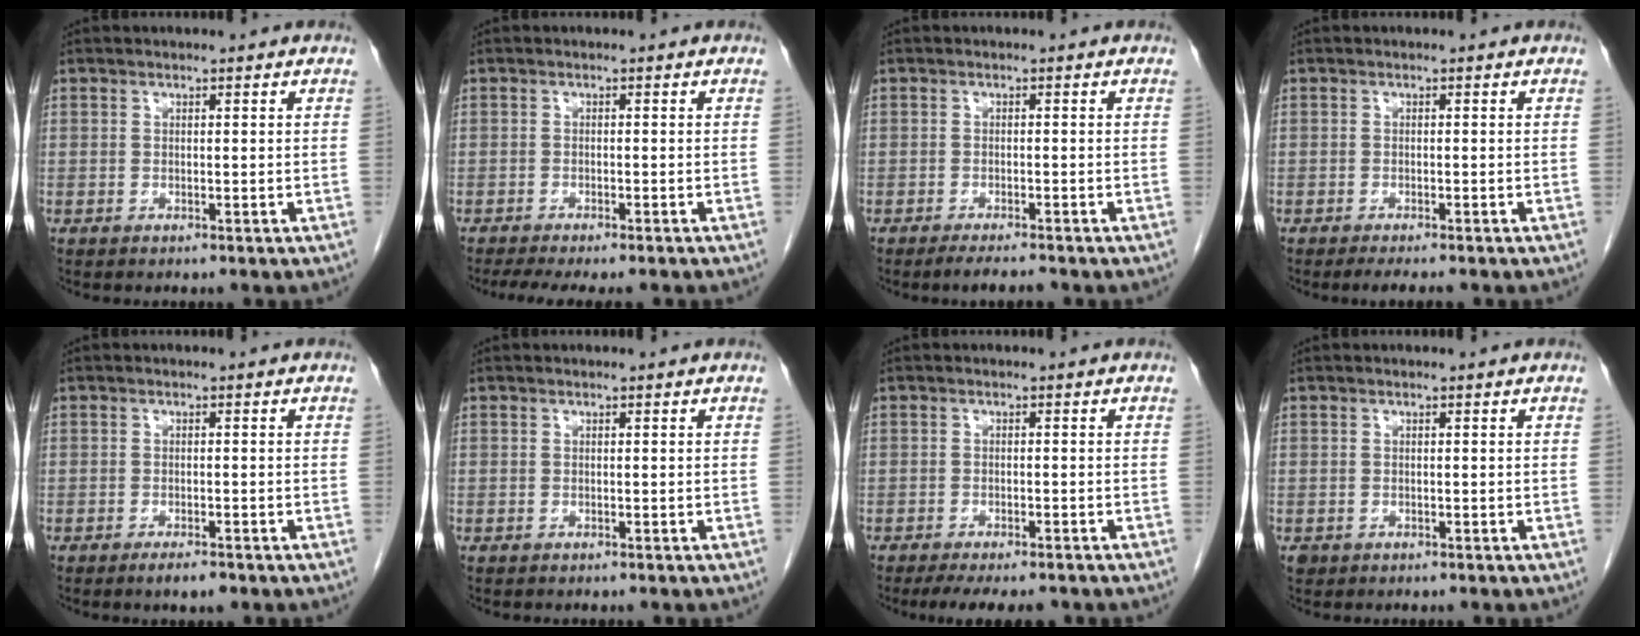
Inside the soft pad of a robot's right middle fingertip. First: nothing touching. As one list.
[{"total": 7.9, "force": [-6.6, 1.5, 4.2], "torque": [-0.057, -0.007, -0.096]}, {"total": 2.9, "force": [-2.5, 0.2, 1.5], "torque": [-0.023, -0.006, -0.039]}, {"total": 3.2, "force": [-2.7, 0.5, 1.7], "torque": [-0.021, -0.006, -0.035]}, {"total": 2.3, "force": [-1.6, 0.5, 1.6], "torque": [-0.026, -0.002, -0.023]}, {"total": 0.0}, {"total": 8.1, "force": [-6.8, 2.1, 4.0], "torque": [-0.050, -0.008, -0.095]}, {"total": 0.7, "force": [-0.3, 0.6, 0.1], "torque": [-0.006, 0.002, -0.002]}]